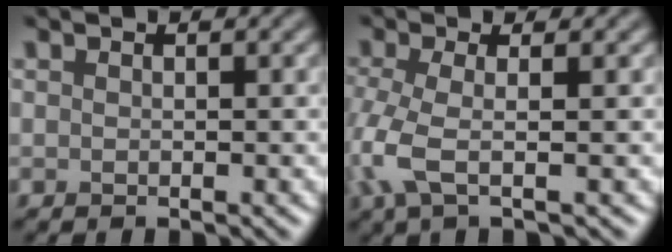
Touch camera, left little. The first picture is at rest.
{"total": 3.9, "force": [-1.1, 1.2, 3.6], "torque": [-0.093, -0.011, -0.029]}